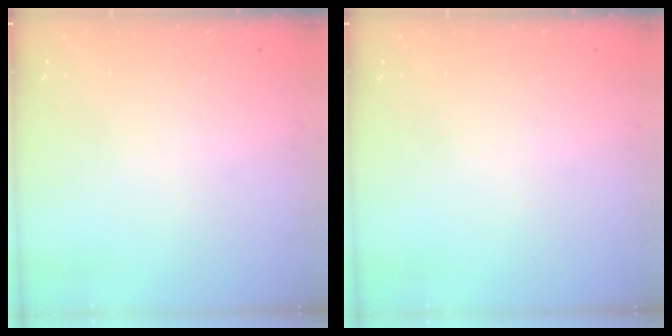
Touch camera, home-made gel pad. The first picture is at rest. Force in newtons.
{"total": 0.0}